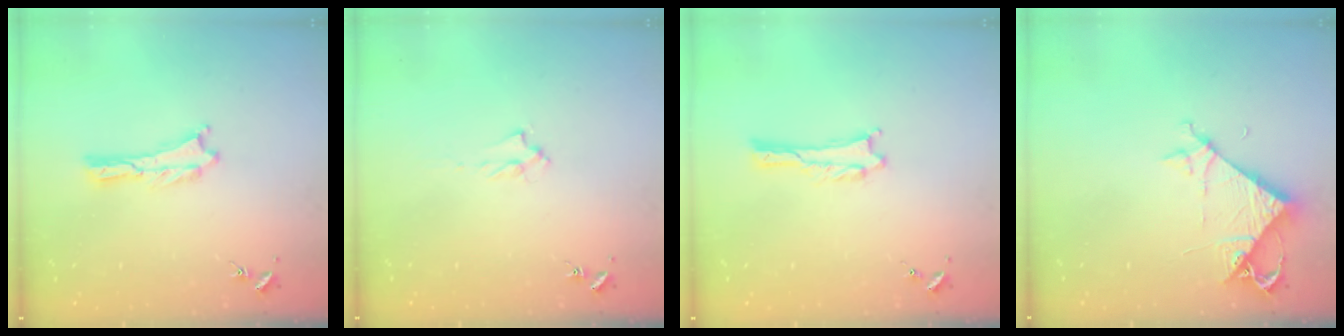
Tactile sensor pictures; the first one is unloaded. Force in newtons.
{"total": 1.7, "press": 1.6, "slide": 0.3}
{"total": 0.6, "press": 0.6, "slide": 0.1}
{"total": 6.0, "press": 6.0, "slide": 0.4}